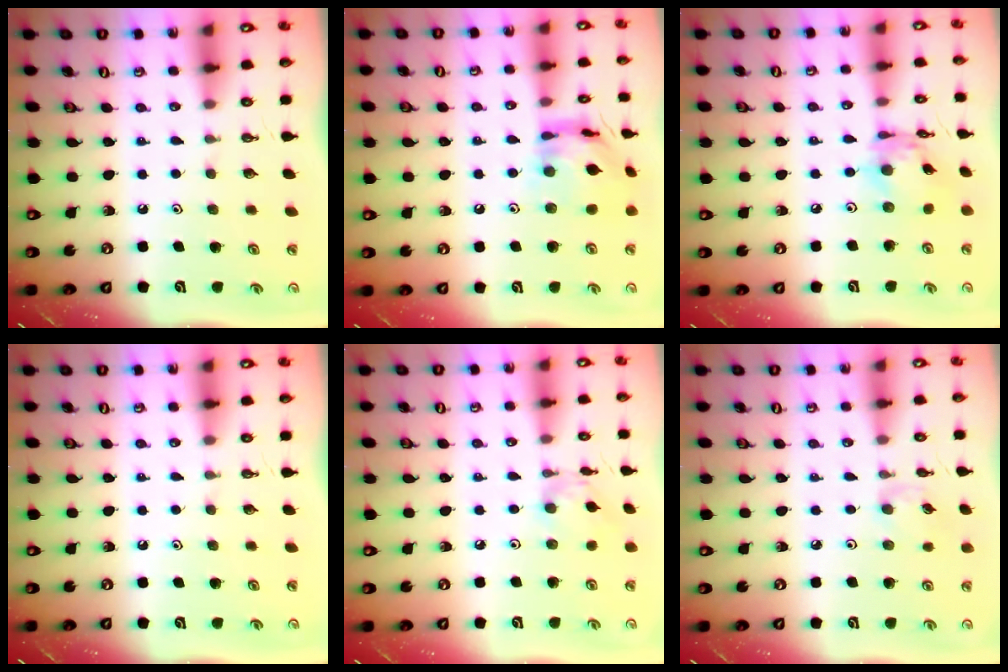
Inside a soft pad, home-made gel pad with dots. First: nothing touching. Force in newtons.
{"total": 14.6, "press": 14.5, "slide": 1.2}
{"total": 10.4, "press": 10.4, "slide": 0.9}
{"total": 0.0}
{"total": 3.6, "press": 3.6, "slide": 0.4}
{"total": 2.5, "press": 2.5, "slide": 0.5}